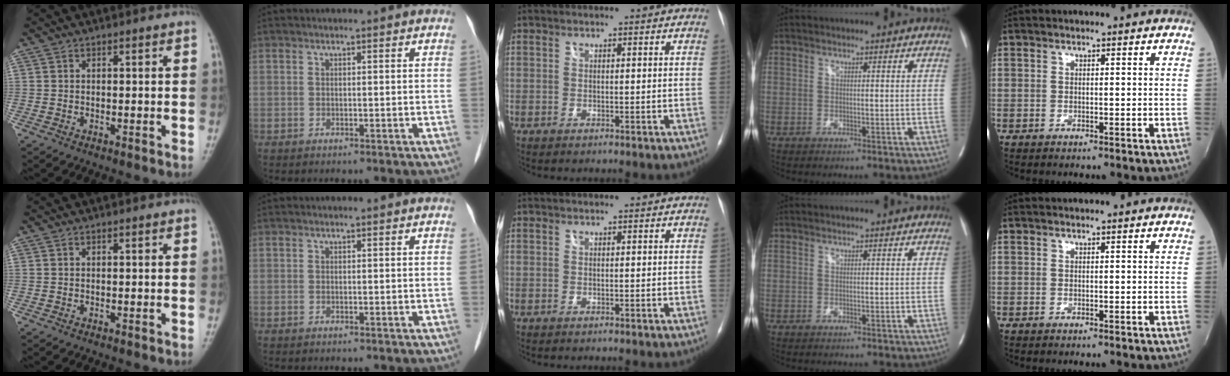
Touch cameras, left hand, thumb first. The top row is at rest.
{}